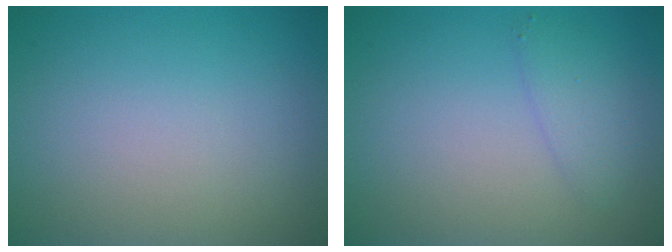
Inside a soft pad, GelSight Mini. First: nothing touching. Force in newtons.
{"total": 1.8, "press": 1.8, "slide": 0.1}